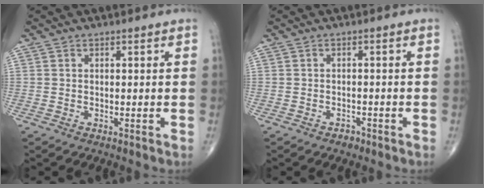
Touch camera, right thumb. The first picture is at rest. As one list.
[{"total": 1.4, "force": [-1.0, 0.9, 0.5], "torque": [-0.008, 0.003, -0.016]}]